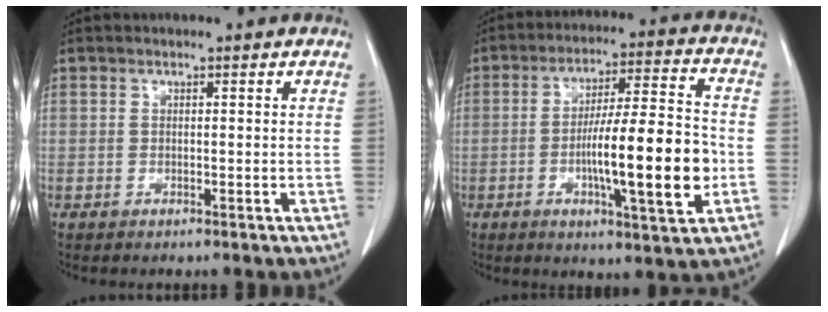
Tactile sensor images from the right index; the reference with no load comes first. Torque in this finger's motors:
{"motor_torque": [1.35, -0.79, 0.82, 0.18]}